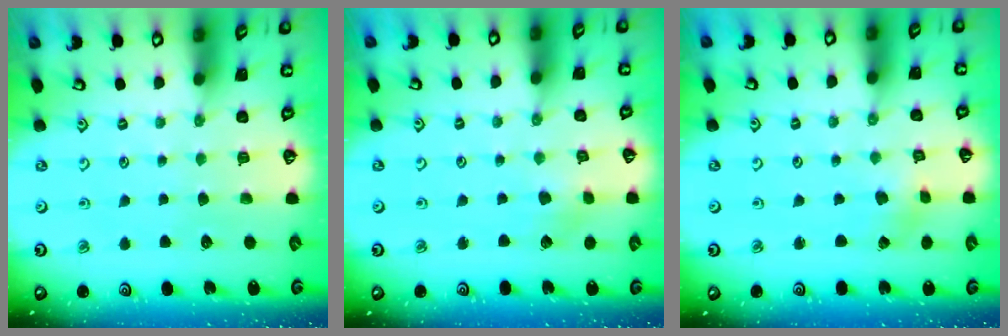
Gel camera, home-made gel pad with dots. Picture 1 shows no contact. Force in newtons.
{"total": 3.4, "press": 3.3, "slide": 0.3}
{"total": 1.2, "press": 1.2, "slide": 0.2}